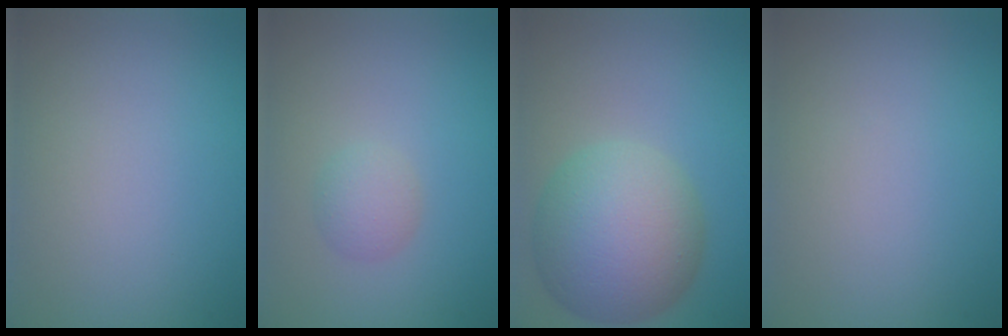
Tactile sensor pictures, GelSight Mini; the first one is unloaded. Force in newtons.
{"total": 1.7, "press": 1.7, "slide": 0.2}
{"total": 9.0, "press": 9.0, "slide": 0.4}
{"total": 0.0}